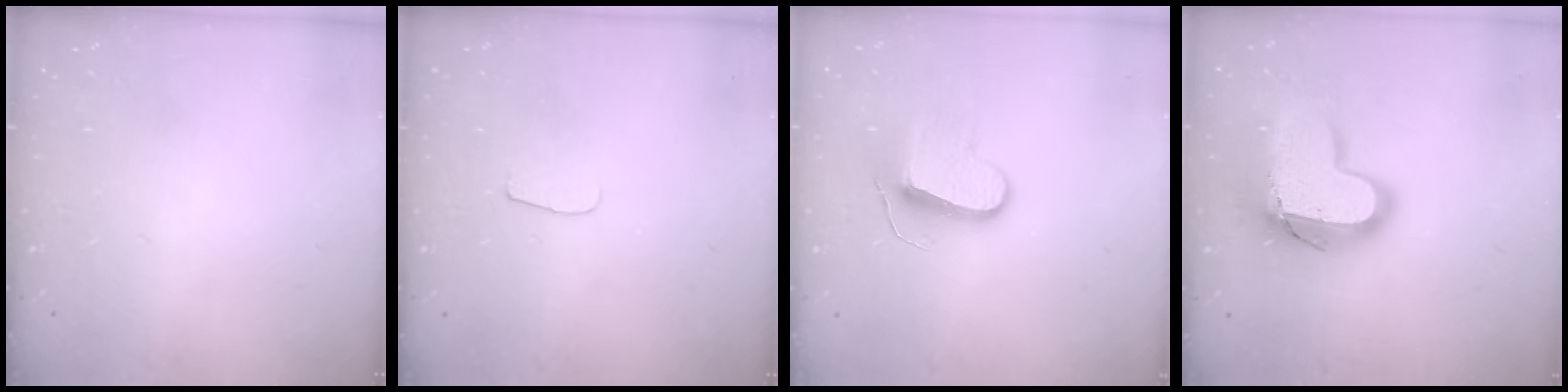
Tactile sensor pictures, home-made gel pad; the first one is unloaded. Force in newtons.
{"total": 4.5, "press": 4.4, "slide": 0.5}
{"total": 9.9, "press": 9.8, "slide": 0.6}
{"total": 18.5, "press": 18.5, "slide": 1.2}